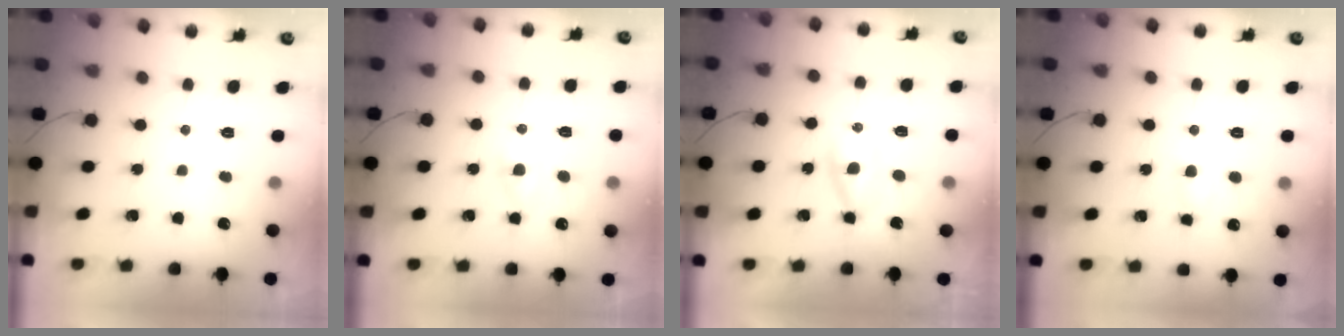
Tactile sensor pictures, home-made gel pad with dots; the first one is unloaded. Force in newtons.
{"total": 2.9, "press": 2.7, "slide": 1.0}
{"total": 2.8, "press": 2.5, "slide": 1.3}
{"total": 3.0, "press": 2.8, "slide": 1.0}